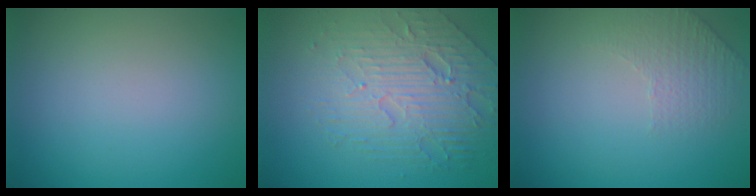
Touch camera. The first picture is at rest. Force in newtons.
{"total": 6.2, "press": 4.6, "slide": 4.1}
{"total": 1.5, "press": 1.0, "slide": 1.1}